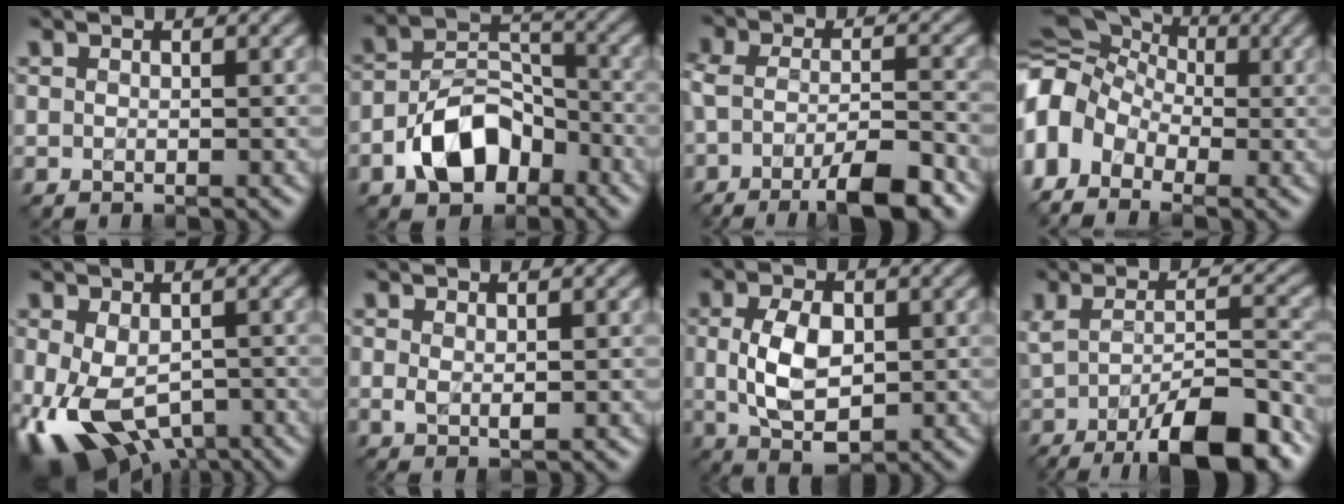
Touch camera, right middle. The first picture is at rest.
{"total": 7.1, "force": [-3.7, 4.3, 4.2], "torque": [-0.069, 0.005, -0.072]}
{"total": 7.7, "force": [-4.3, 2.3, 6.0], "torque": [-0.108, -0.007, -0.076]}
{"total": 12.1, "force": [-3.2, 9.7, 6.4], "torque": [-0.141, 0.013, -0.084]}
{"total": 9.9, "force": [-3.8, 6.0, 6.9], "torque": [-0.144, -0.045, -0.042]}
{"total": 1.4, "force": [0.1, 0.6, 1.2], "torque": [-0.027, -0.001, 0.005]}
{"total": 5.7, "force": [0.1, 3.3, 4.7], "torque": [-0.097, 0.000, 0.006]}
{"total": 9.9, "force": [-4.9, 2.7, 8.3], "torque": [-0.129, -0.005, -0.077]}